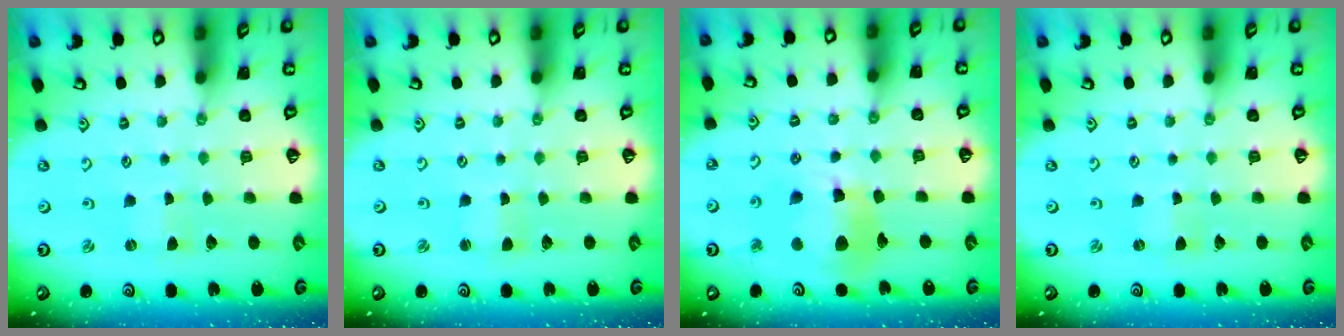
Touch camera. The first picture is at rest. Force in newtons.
{"total": 2.0, "press": 2.0, "slide": 0.3}
{"total": 13.9, "press": 13.7, "slide": 2.0}
{"total": 0.0}